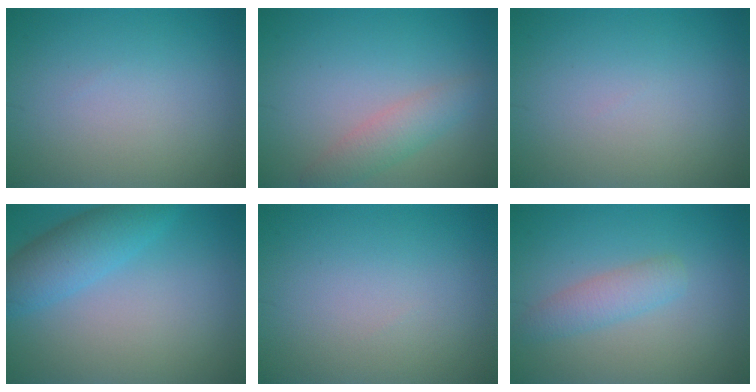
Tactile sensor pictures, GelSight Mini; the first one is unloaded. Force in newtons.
{"total": 2.6, "press": 2.6, "slide": 0.1}
{"total": 0.0}
{"total": 4.4, "press": 4.4, "slide": 0.2}
{"total": 0.0}
{"total": 2.5, "press": 2.5, "slide": 0.1}